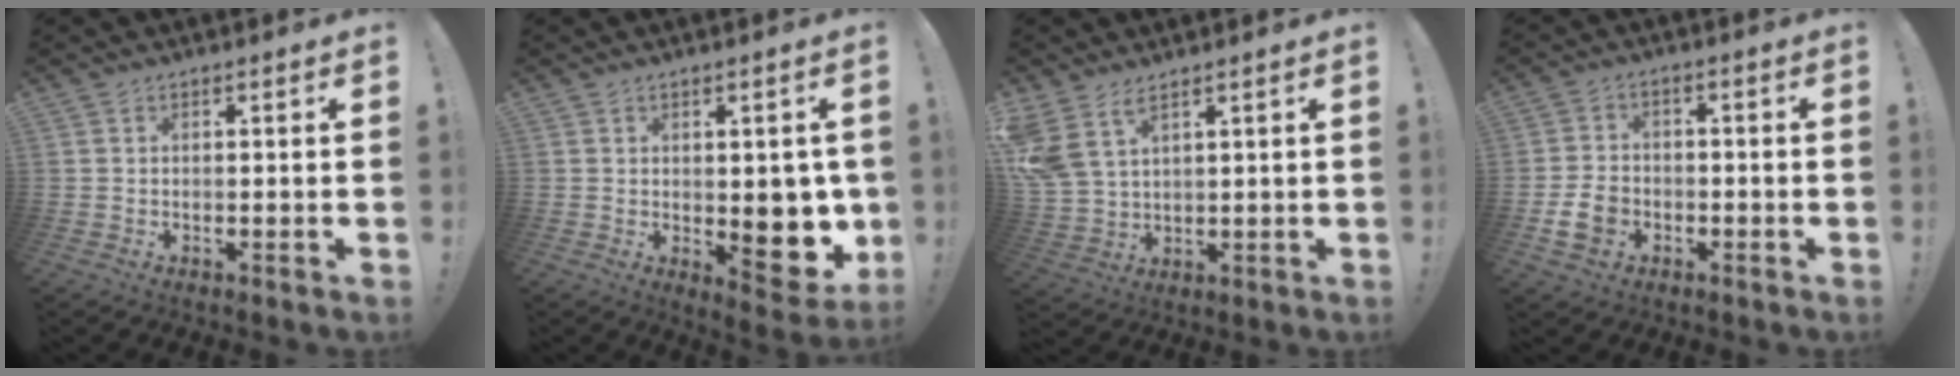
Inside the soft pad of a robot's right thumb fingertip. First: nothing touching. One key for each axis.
{"total": 11.6, "fx": -0.8, "fy": 6.6, "fz": 9.5, "tx": -0.090, "ty": -0.011, "tz": 0.000}
{"total": 8.4, "fx": 5.6, "fy": 3.8, "fz": 5.0, "tx": -0.109, "ty": -0.023, "tz": 0.115}
{"total": 7.8, "fx": -2.9, "fy": 5.8, "fz": 4.2, "tx": -0.083, "ty": 0.014, "tz": -0.049}